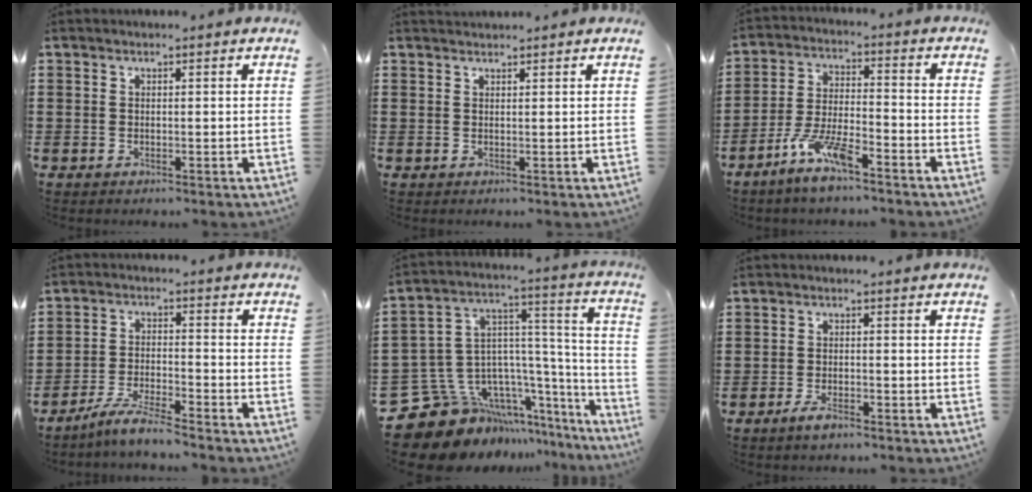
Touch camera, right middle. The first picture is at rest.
{"total": 1.0, "force": [0.9, 0.3, -0.1], "torque": [0.000, 0.001, 0.019]}
{"total": 7.8, "force": [-5.6, 1.4, 5.2], "torque": [-0.118, -0.006, -0.106]}
{"total": 5.7, "force": [-5.2, 0.1, 2.3], "torque": [-0.058, -0.009, -0.104]}
{"total": 11.4, "force": [-8.1, 7.5, 2.9], "torque": [-0.109, -0.010, -0.139]}
{"total": 2.5, "force": [-1.8, 0.8, 1.5], "torque": [-0.033, 0.001, -0.035]}